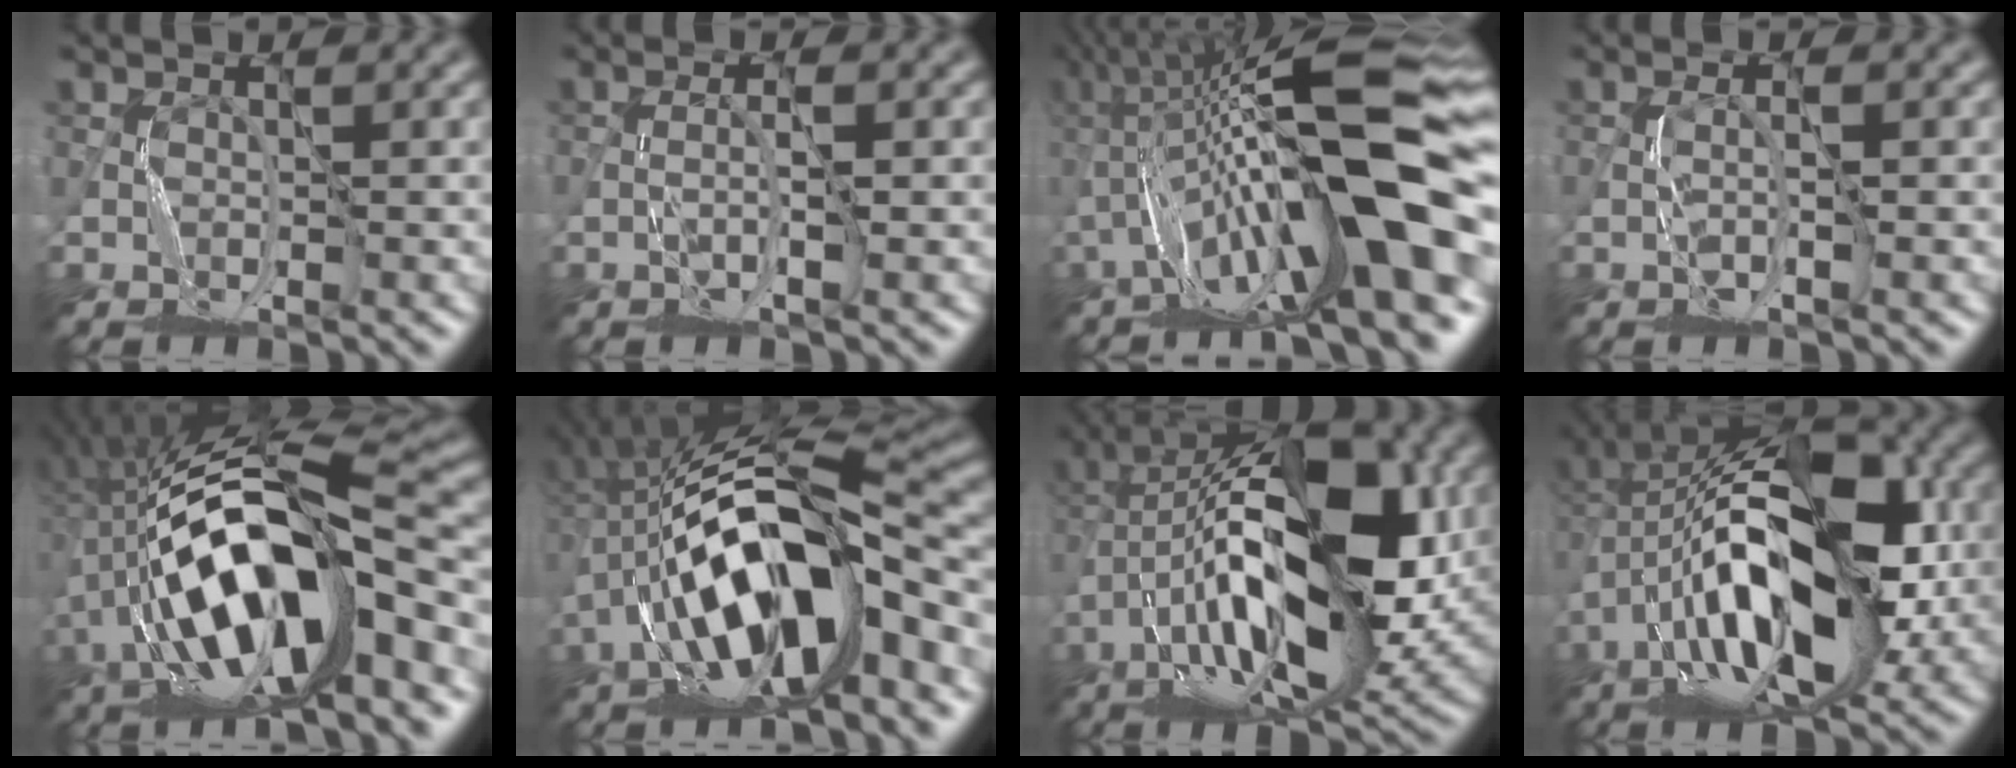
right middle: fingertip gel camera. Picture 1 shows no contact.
{"total": 1.8, "force": [-0.5, 0.1, 1.8], "torque": [-0.034, 0.003, -0.012]}
{"total": 17.0, "force": [-2.1, 3.9, 16.4], "torque": [-0.280, 0.028, -0.041]}
{"total": 1.5, "force": [-0.3, 0.0, 1.4], "torque": [-0.028, 0.004, -0.009]}
{"total": 14.8, "force": [-2.9, 5.7, 13.4], "torque": [-0.236, 0.024, -0.056]}
{"total": 13.5, "force": [-3.0, 5.4, 11.9], "torque": [-0.194, 0.019, -0.059]}
{"total": 16.9, "force": [-0.6, 7.3, 15.2], "torque": [-0.247, 0.027, -0.023]}
{"total": 14.9, "force": [-1.8, 6.9, 13.1], "torque": [-0.212, 0.035, -0.046]}